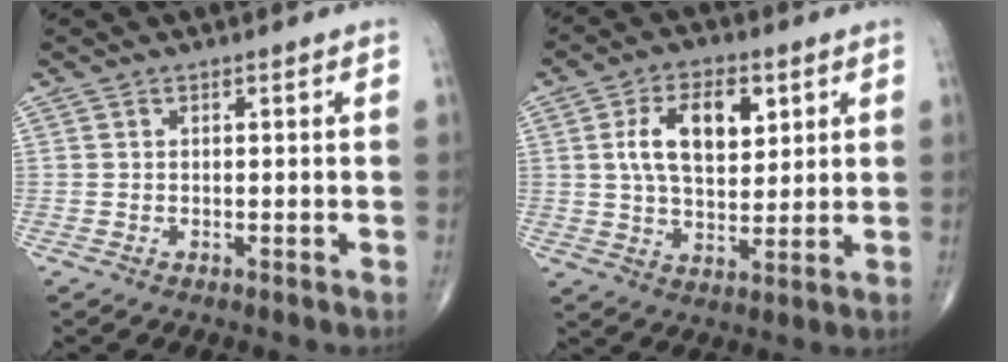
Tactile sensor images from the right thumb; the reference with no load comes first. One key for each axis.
{"total": 11.8, "fx": 3.4, "fy": 6.7, "fz": 9.2, "tx": -0.137, "ty": -0.008, "tz": 0.061}